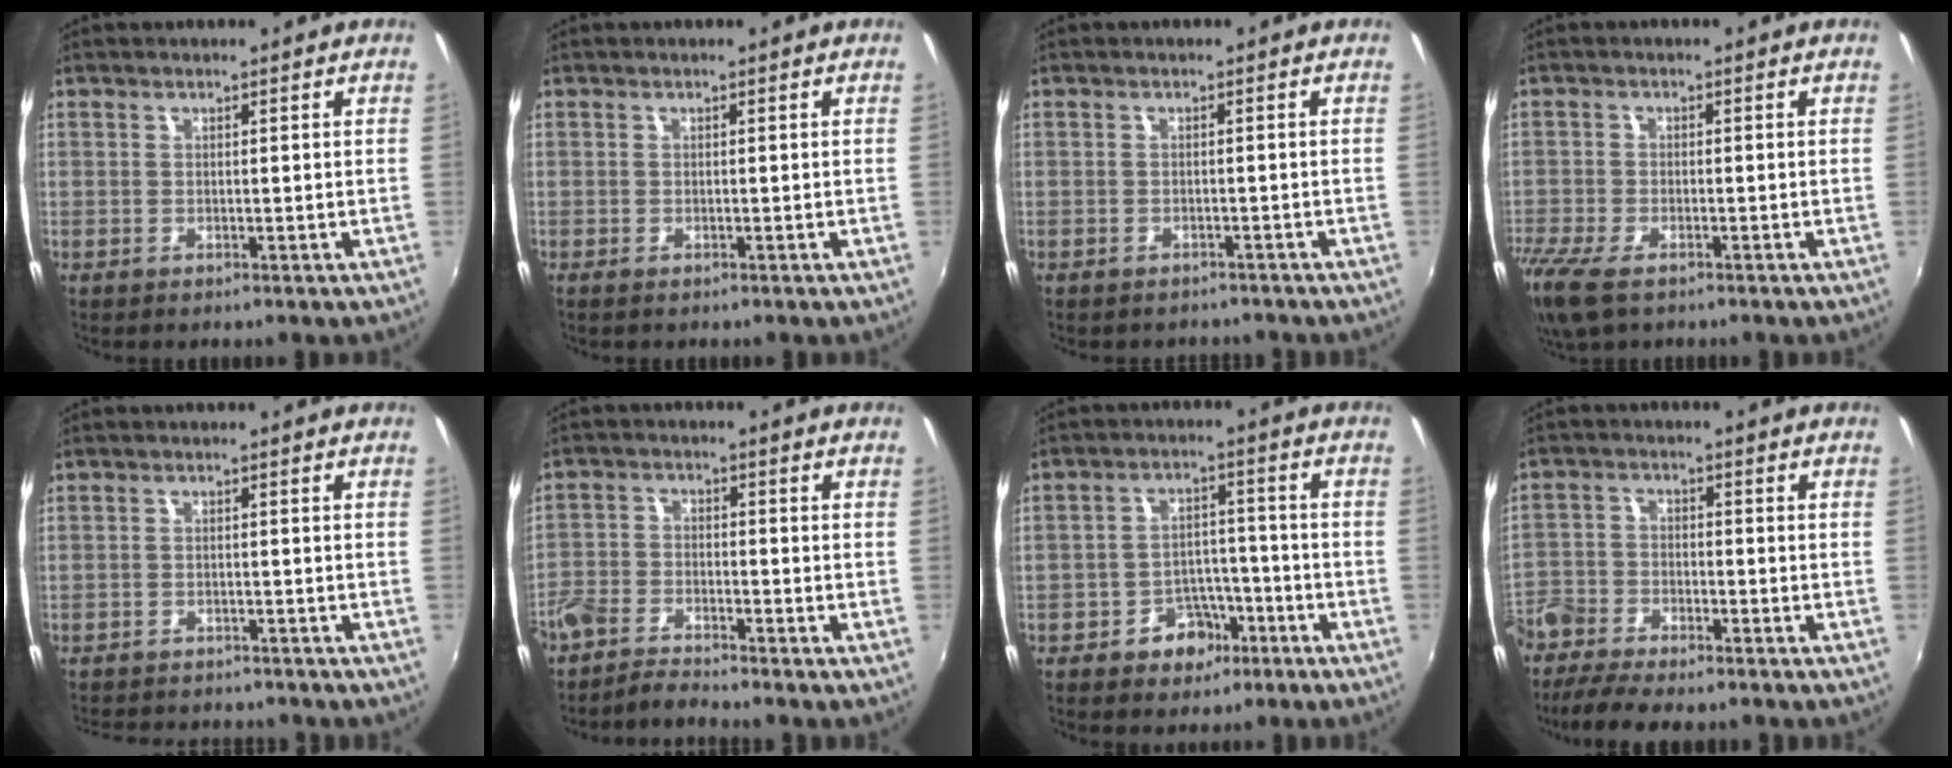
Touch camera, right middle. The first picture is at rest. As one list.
[{"total": 0.0}, {"total": 3.7, "force": [-3.3, 1.4, 0.7], "torque": [-0.020, -0.014, -0.045]}, {"total": 10.2, "force": [-6.9, 4.1, 6.2], "torque": [-0.157, -0.046, -0.134]}, {"total": 8.9, "force": [-8.0, 2.6, 2.8], "torque": [-0.069, -0.015, -0.117]}, {"total": 4.0, "force": [-3.7, 0.9, 1.2], "torque": [-0.039, -0.005, -0.084]}, {"total": 7.1, "force": [-4.2, 5.0, 2.7], "torque": [-0.055, 0.019, -0.054]}, {"total": 9.9, "force": [-8.4, 3.2, 4.2], "torque": [-0.111, -0.012, -0.160]}]